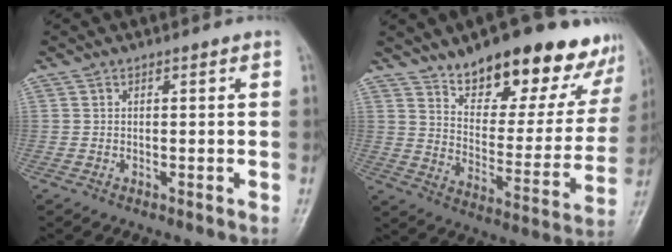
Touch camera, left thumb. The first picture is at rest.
{"total": 23.1, "force": [16.8, 9.5, 12.7], "torque": [-0.123, -0.085, 0.240]}